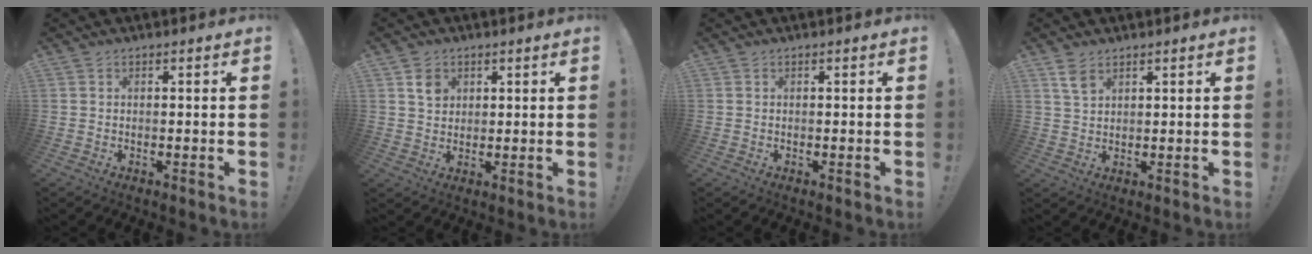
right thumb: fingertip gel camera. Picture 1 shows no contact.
{"total": 5.1, "force": [2.5, 4.1, 1.6], "torque": [-0.008, -0.013, 0.044]}
{"total": 0.0}
{"total": 3.9, "force": [2.7, 1.9, 2.2], "torque": [-0.028, -0.019, 0.048]}